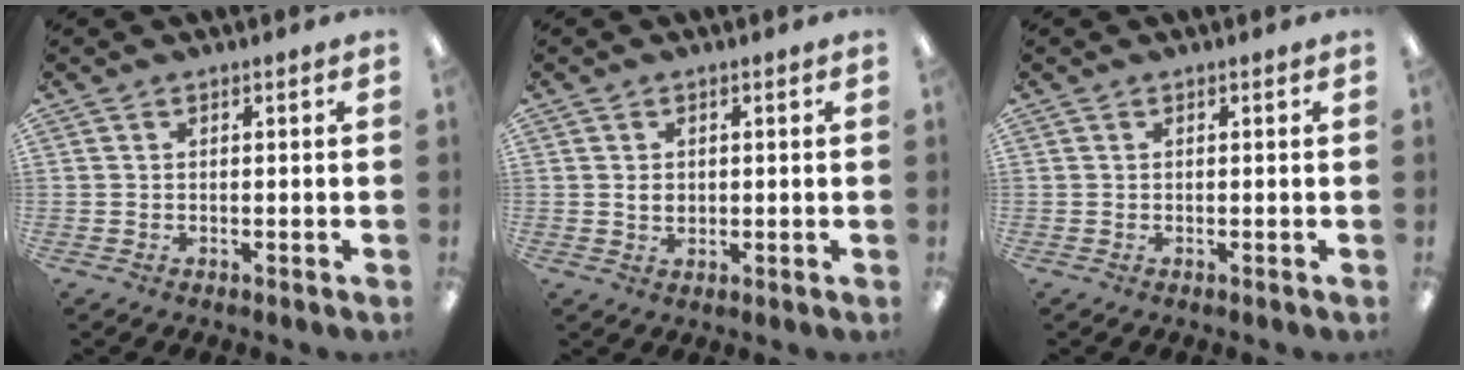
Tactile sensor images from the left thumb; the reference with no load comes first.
{"total": 2.0, "force": [0.4, 1.6, 1.1], "torque": [-0.015, 0.001, 0.005]}
{"total": 0.0}